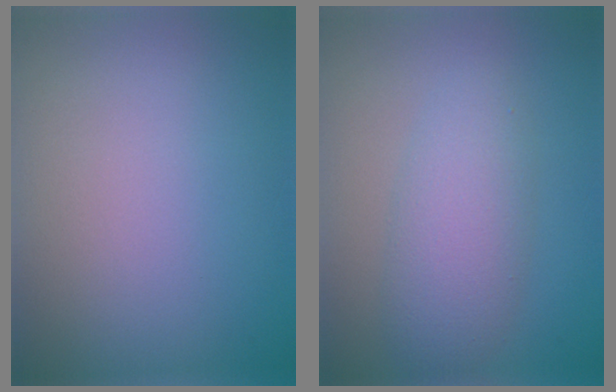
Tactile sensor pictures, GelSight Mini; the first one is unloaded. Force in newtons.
{"total": 4.2, "press": 4.2, "slide": 0.1}